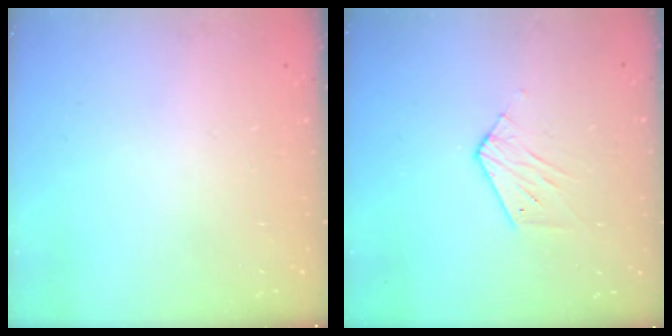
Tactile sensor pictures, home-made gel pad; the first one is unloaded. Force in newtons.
{"total": 4.5, "press": 4.5, "slide": 0.3}